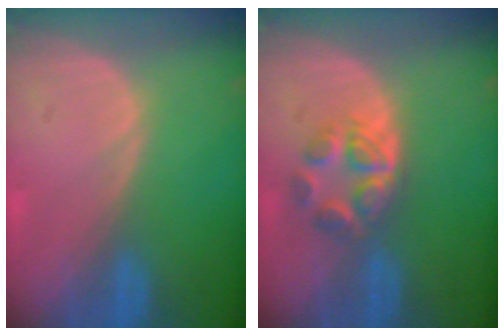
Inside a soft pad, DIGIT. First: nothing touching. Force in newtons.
{"total": 5.3, "press": 5.0, "slide": 1.4}